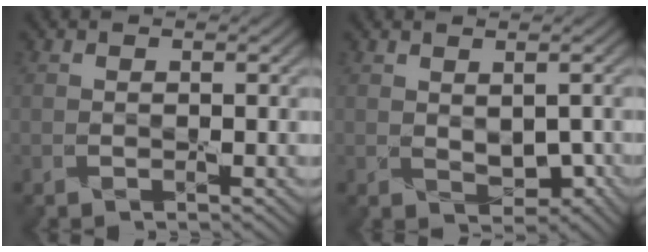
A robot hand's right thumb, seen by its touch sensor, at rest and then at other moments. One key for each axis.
{"total": 2.1, "fx": 0.1, "fy": 1.3, "fz": 1.7, "tx": -0.034, "ty": -0.004, "tz": 0.010}